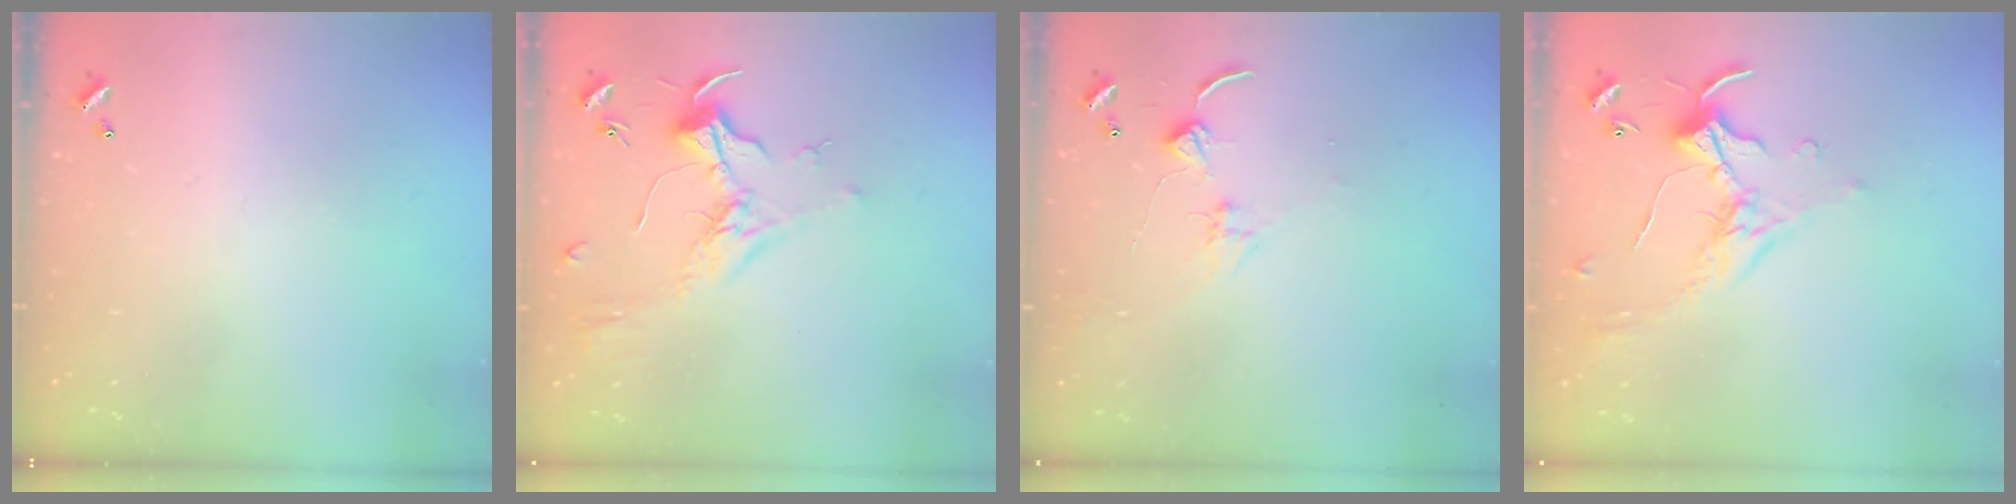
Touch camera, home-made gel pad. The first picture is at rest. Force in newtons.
{"total": 1.9, "press": 1.7, "slide": 0.8}
{"total": 2.4, "press": 2.3, "slide": 0.4}
{"total": 0.0}